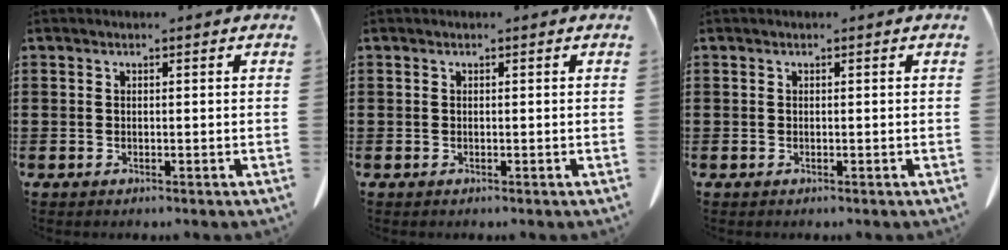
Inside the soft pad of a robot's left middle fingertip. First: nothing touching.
{"total": 0.0}
{"total": 0.0}